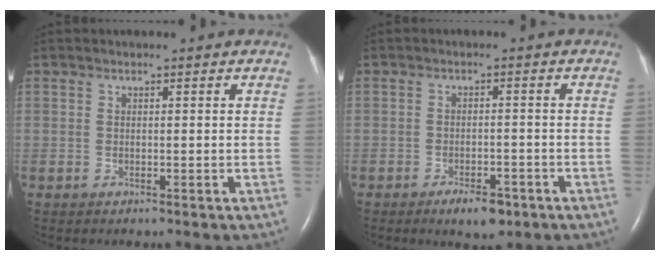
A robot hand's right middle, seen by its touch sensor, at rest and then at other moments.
{"total": 4.4, "force": [-2.9, 1.7, 2.8], "torque": [-0.048, 0.000, -0.040]}